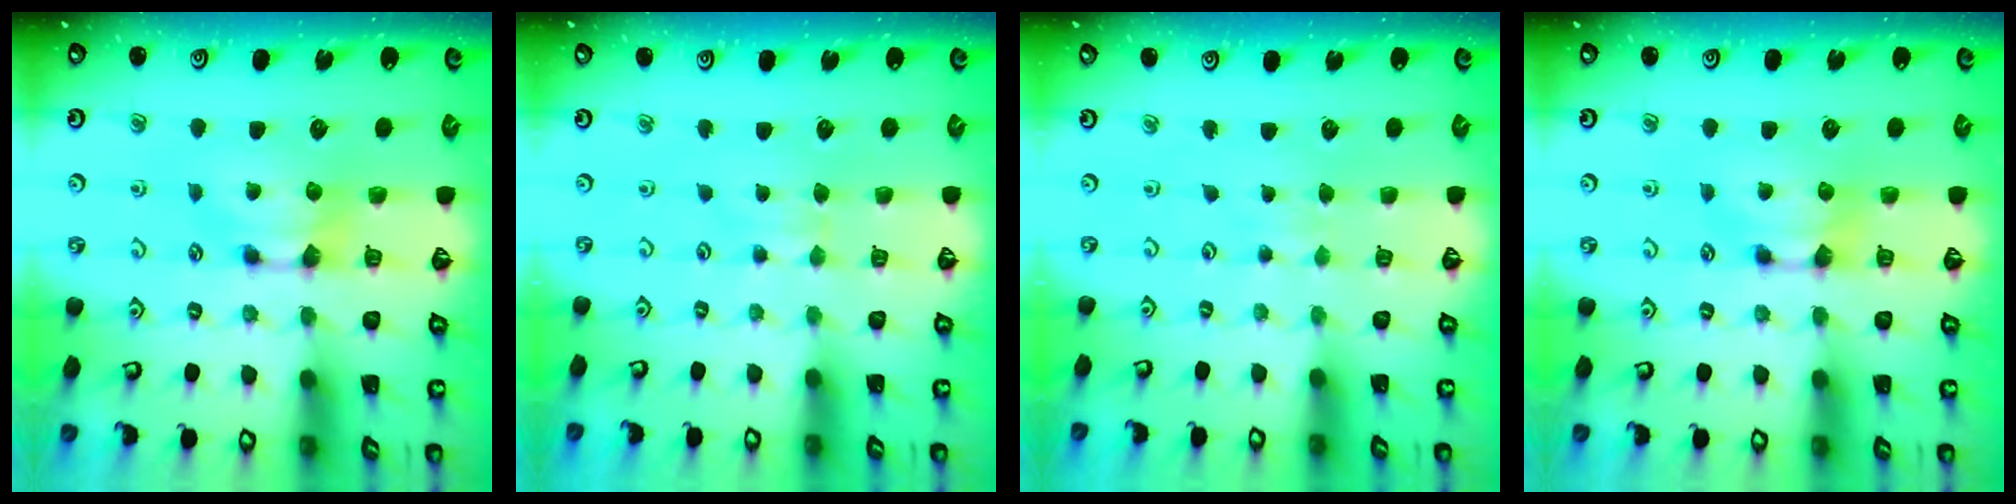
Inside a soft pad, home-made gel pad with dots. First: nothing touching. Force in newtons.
{"total": 2.8, "press": 2.8, "slide": 0.4}
{"total": 4.6, "press": 4.6, "slide": 0.1}
{"total": 0.0}